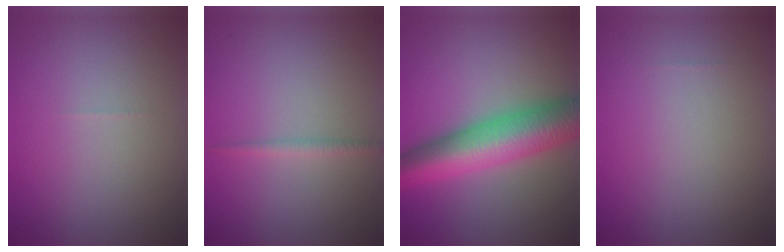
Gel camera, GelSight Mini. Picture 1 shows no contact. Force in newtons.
{"total": 1.0, "press": 1.0, "slide": 0.0}
{"total": 10.1, "press": 10.1, "slide": 0.1}
{"total": 0.0}